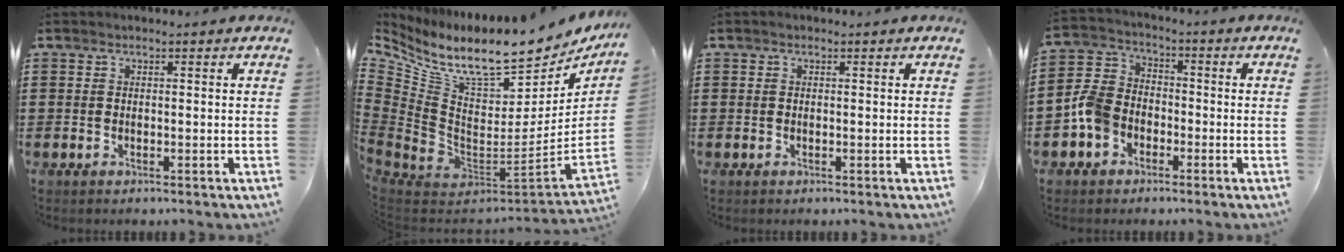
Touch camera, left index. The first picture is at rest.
{"total": 11.9, "force": [8.6, 3.4, 7.5], "torque": [-0.163, -0.081, 0.145]}
{"total": 0.0}
{"total": 6.4, "force": [-2.9, 4.9, 2.9], "torque": [-0.092, 0.010, -0.063]}